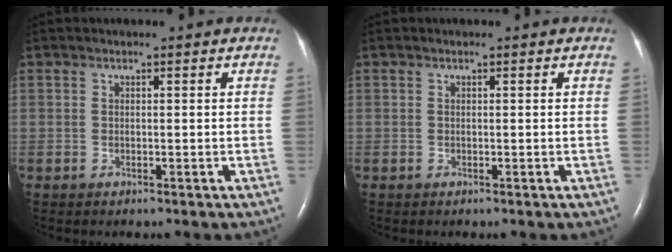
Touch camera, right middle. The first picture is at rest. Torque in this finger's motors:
{"motor_torque": [-0.05, 0.10, 0.00, 0.00]}